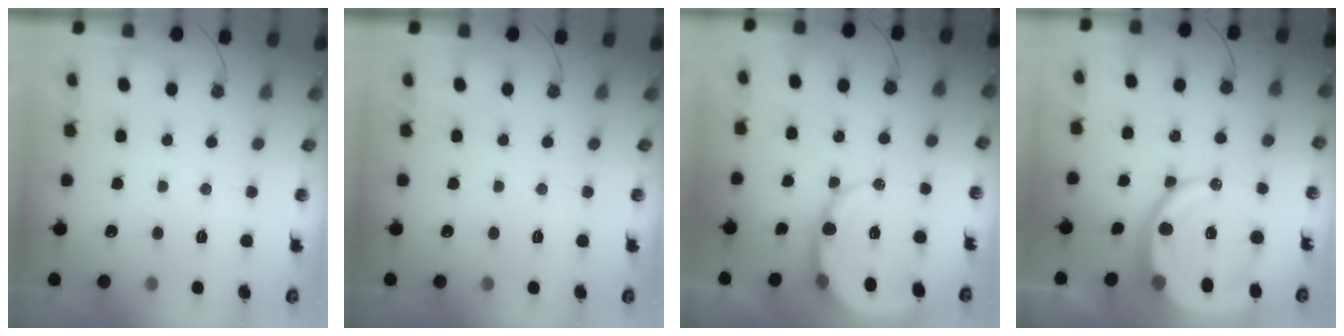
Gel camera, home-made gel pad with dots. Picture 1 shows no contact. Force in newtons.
{"total": 0.0}
{"total": 9.3, "press": 9.1, "slide": 1.4}
{"total": 16.5, "press": 16.3, "slide": 2.1}